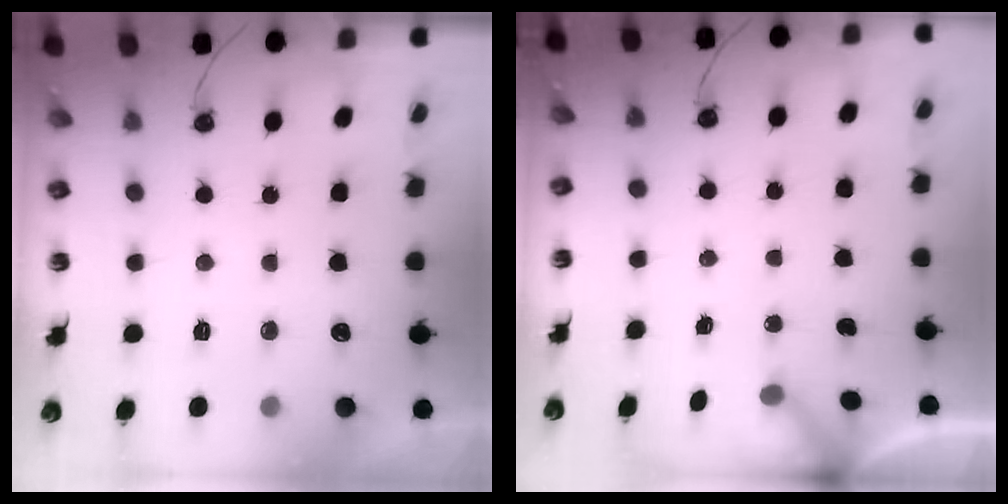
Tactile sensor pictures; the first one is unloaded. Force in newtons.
{"total": 2.9, "press": 2.9, "slide": 0.3}